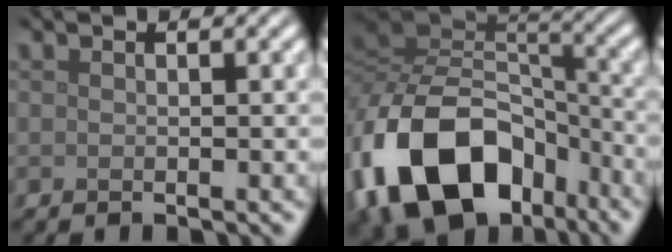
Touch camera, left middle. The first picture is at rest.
{"total": 15.1, "force": [-7.2, 10.1, 8.6], "torque": [-0.191, -0.006, -0.133]}